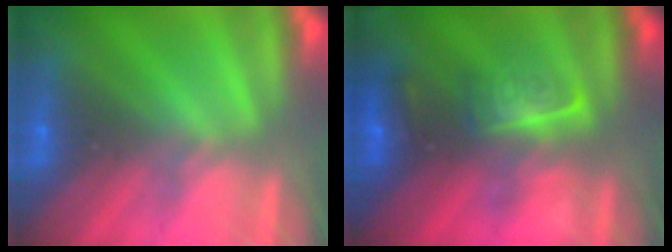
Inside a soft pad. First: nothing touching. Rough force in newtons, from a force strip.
{"total": 2.6}